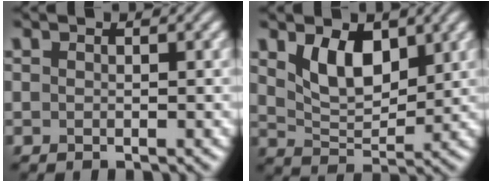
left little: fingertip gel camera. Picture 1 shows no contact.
{"total": 4.8, "force": [2.2, 2.6, 3.3], "torque": [-0.070, -0.006, 0.039]}